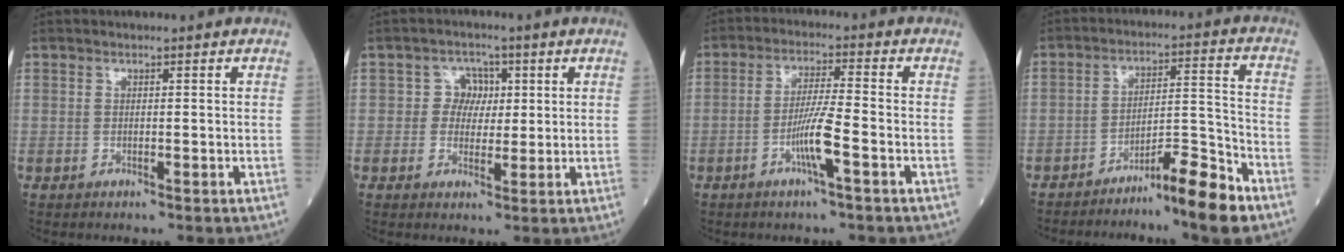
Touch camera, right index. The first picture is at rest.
{"total": 3.8, "force": [0.7, 3.4, 1.4], "torque": [-0.011, 0.009, 0.008]}
{"total": 6.0, "force": [-2.4, -0.3, 5.5], "torque": [-0.110, -0.001, -0.047]}
{"total": 8.7, "force": [-6.5, 0.0, 5.7], "torque": [-0.083, 0.015, -0.108]}